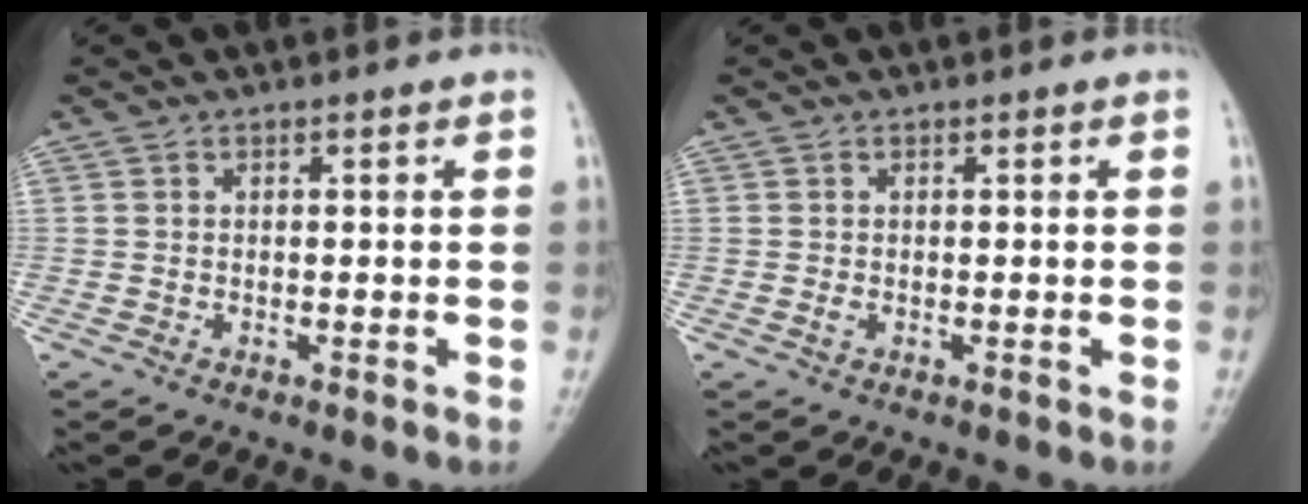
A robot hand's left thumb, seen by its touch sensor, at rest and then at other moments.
{"total": 0.7, "force": [-0.2, 0.4, 0.5], "torque": [-0.009, -0.001, -0.005]}